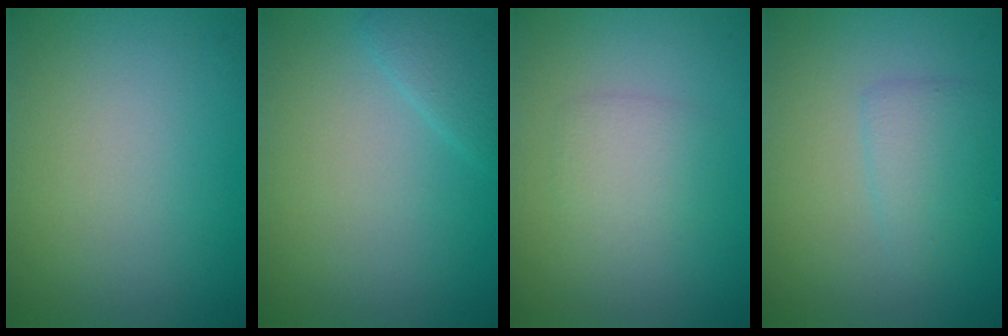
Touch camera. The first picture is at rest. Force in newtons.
{"total": 1.4, "press": 1.4, "slide": 0.1}
{"total": 1.9, "press": 1.9, "slide": 0.1}
{"total": 2.2, "press": 2.2, "slide": 0.0}